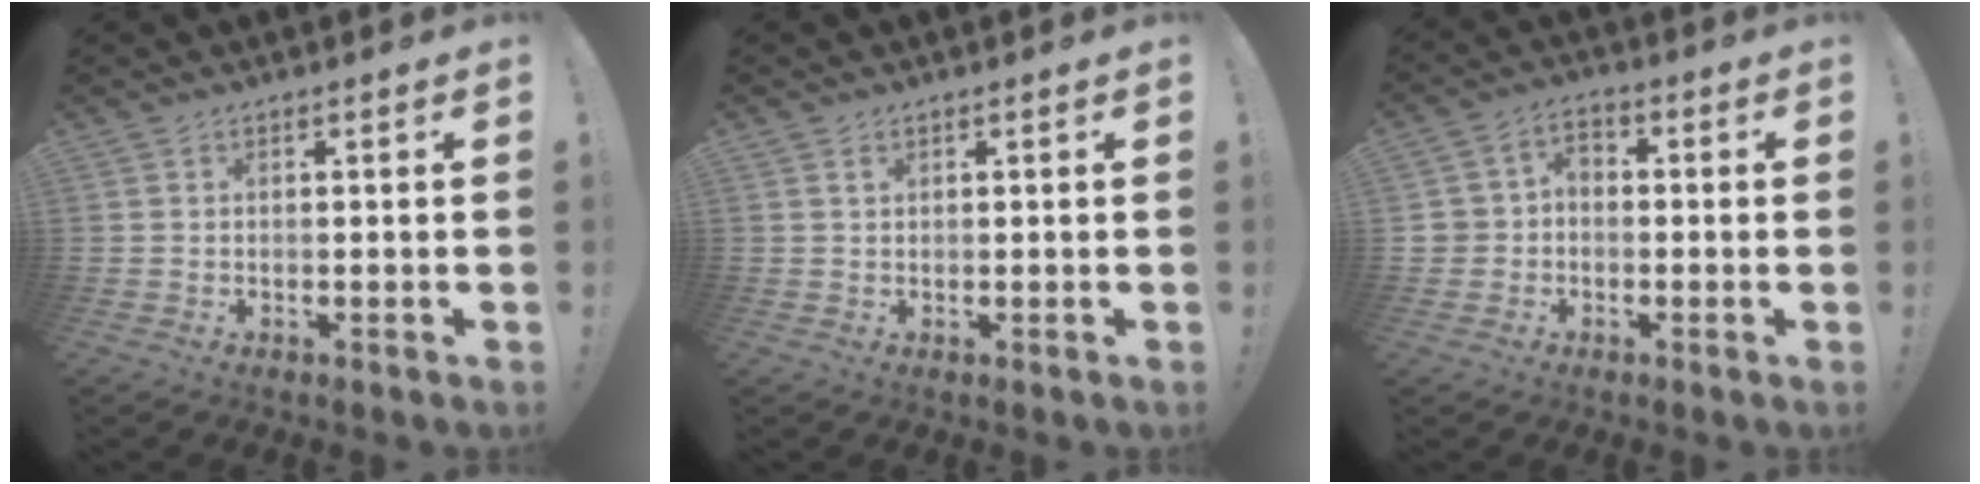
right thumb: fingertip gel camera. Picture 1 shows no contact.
{"total": 1.5, "force": [0.9, 1.2, 0.4], "torque": [0.007, -0.007, 0.012]}
{"total": 5.2, "force": [-2.2, 4.4, 1.8], "torque": [-0.043, 0.023, -0.042]}